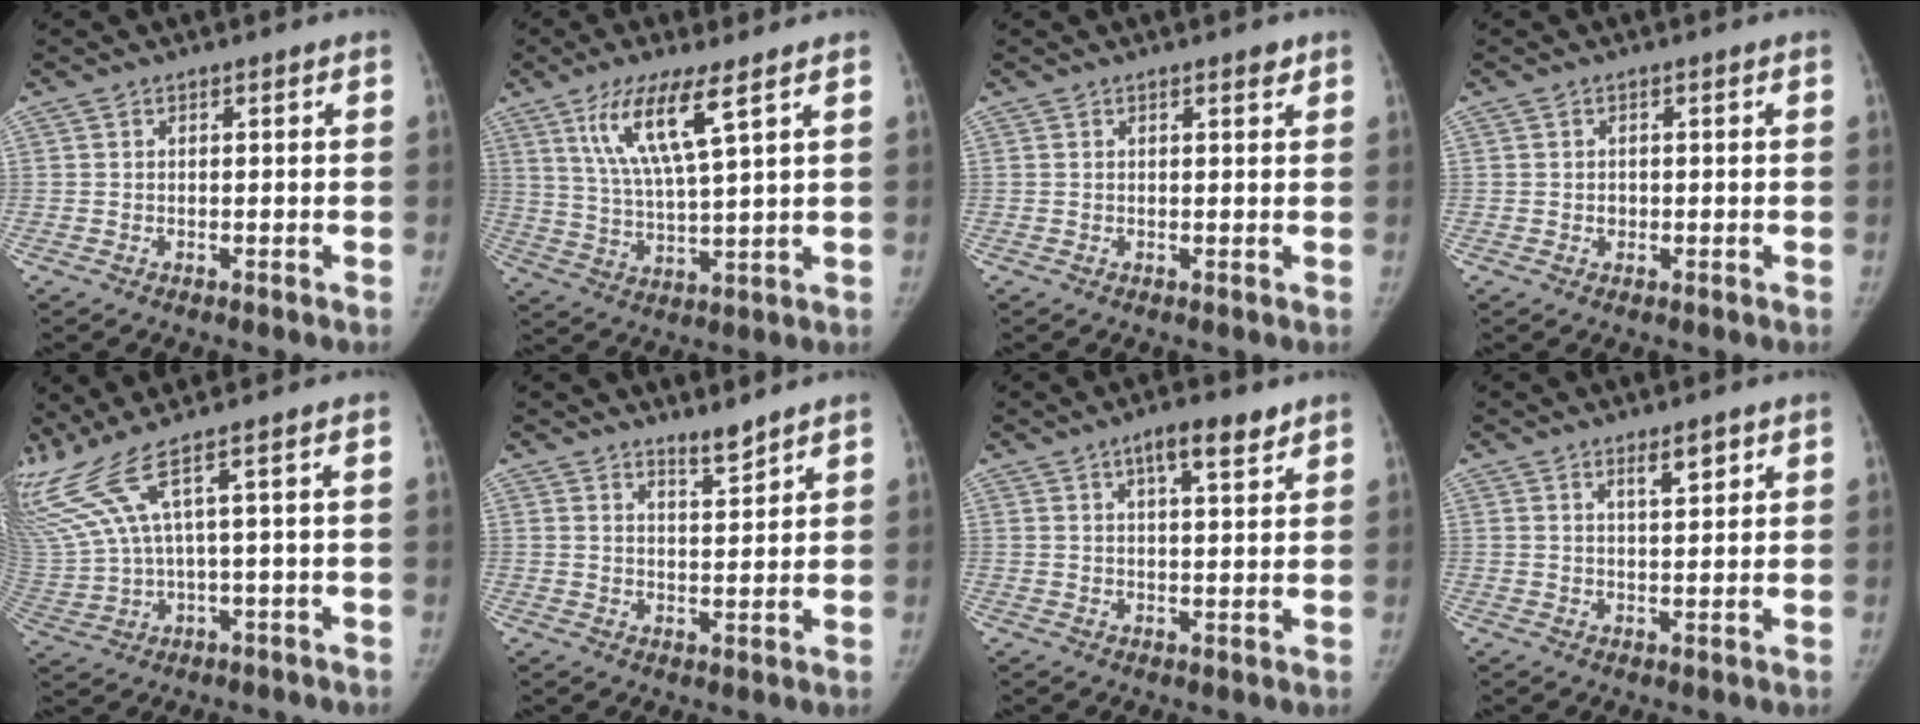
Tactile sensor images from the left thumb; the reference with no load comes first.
{"total": 11.1, "force": [5.8, 1.6, 9.3], "torque": [-0.191, -0.030, 0.117]}
{"total": 0.9, "force": [0.7, 0.3, 0.5], "torque": [-0.003, -0.004, 0.009]}
{"total": 1.2, "force": [-0.1, 1.1, 0.5], "torque": [-0.004, 0.002, 0.000]}
{"total": 9.9, "force": [6.1, -1.6, 7.7], "torque": [-0.201, -0.015, 0.141]}
{"total": 3.3, "force": [3.1, 0.3, 1.2], "torque": [-0.009, -0.033, 0.053]}
{"total": 6.3, "force": [3.9, 1.8, 4.6], "torque": [-0.058, -0.016, 0.058]}
{"total": 3.7, "force": [2.3, 1.0, 2.7], "torque": [-0.034, -0.016, 0.038]}